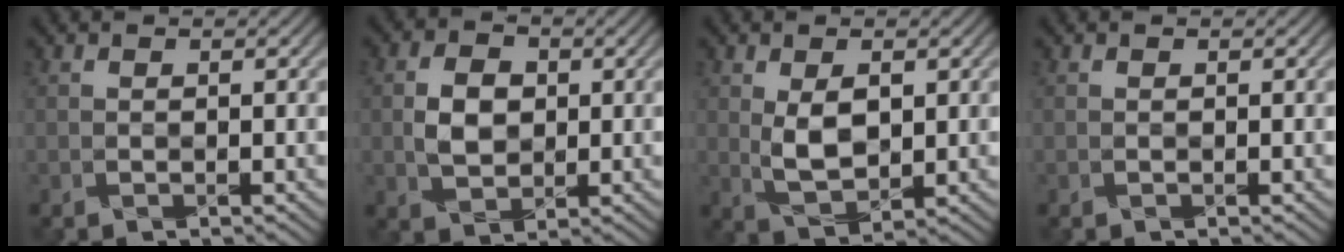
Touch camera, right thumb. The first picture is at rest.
{"total": 4.2, "force": [0.3, 3.3, 2.6], "torque": [-0.052, -0.003, 0.003]}
{"total": 4.5, "force": [0.8, 2.6, 3.6], "torque": [-0.077, -0.009, 0.027]}
{"total": 0.0}